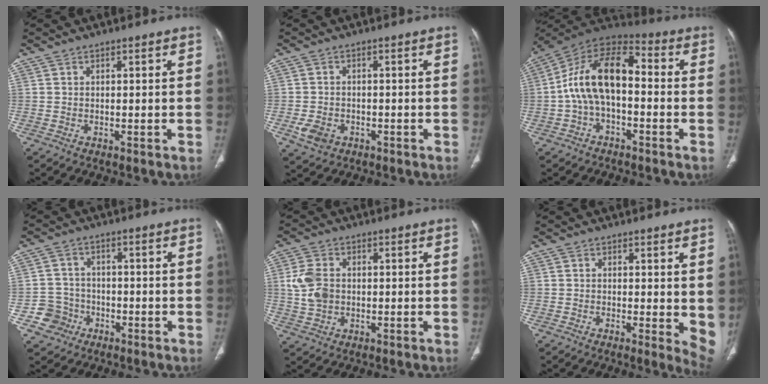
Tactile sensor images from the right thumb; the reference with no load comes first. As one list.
[{"total": 4.3, "force": [-1.6, 3.3, 2.1], "torque": [-0.036, 0.007, -0.021]}, {"total": 14.8, "force": [-1.1, 8.3, 12.3], "torque": [-0.210, 0.049, -0.032]}, {"total": 5.5, "force": [-2.4, 4.9, 0.2], "torque": [0.023, 0.020, -0.042]}, {"total": 6.7, "force": [0.4, 4.8, 4.6], "torque": [-0.096, 0.003, 0.011]}, {"total": 5.7, "force": [0.4, 1.9, 5.3], "torque": [-0.060, -0.014, 0.004]}]